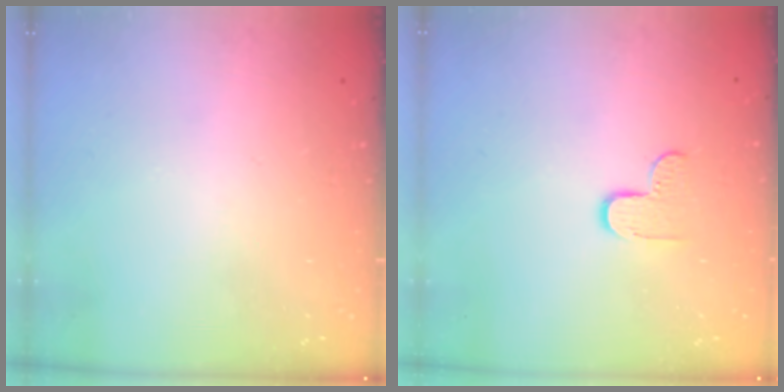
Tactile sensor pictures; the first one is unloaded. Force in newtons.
{"total": 4.7, "press": 4.6, "slide": 0.4}